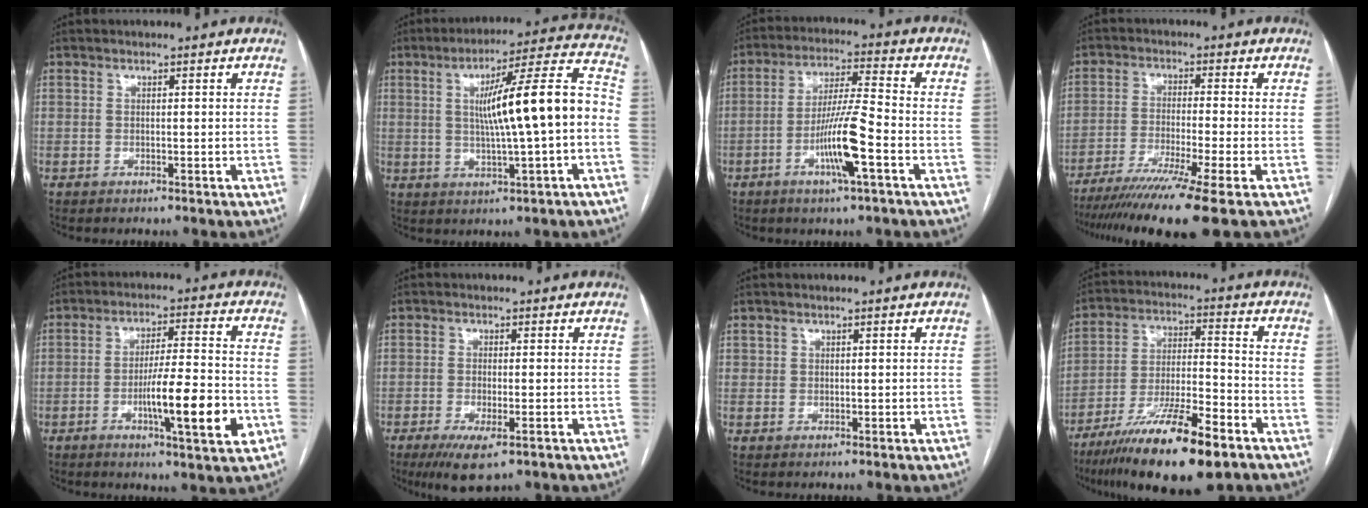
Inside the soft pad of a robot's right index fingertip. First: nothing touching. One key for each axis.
{"total": 15.2, "fx": -0.2, "fy": 0.8, "fz": 15.1, "tx": -0.227, "ty": 0.027, "tz": -0.003}
{"total": 10.0, "fx": -3.7, "fy": 0.2, "fz": 9.3, "tx": -0.177, "ty": -0.004, "tz": -0.070}
{"total": 13.6, "fx": -9.8, "fy": -1.6, "fz": 9.2, "tx": -0.155, "ty": -0.042, "tz": -0.157}
{"total": 12.2, "fx": -3.8, "fy": 1.0, "fz": 11.6, "tx": -0.185, "ty": -0.006, "tz": -0.060}
{"total": 5.7, "fx": -3.1, "fy": 1.5, "fz": 4.6, "tx": -0.078, "ty": -0.014, "tz": -0.045}
{"total": 0.8, "fx": 0.5, "fy": 0.7, "fz": 0.1, "tx": 0.008, "ty": -0.001, "tz": 0.006}
{"total": 17.7, "fx": -11.3, "fy": 2.7, "fz": 13.3, "tx": -0.228, "ty": -0.032, "tz": -0.198}